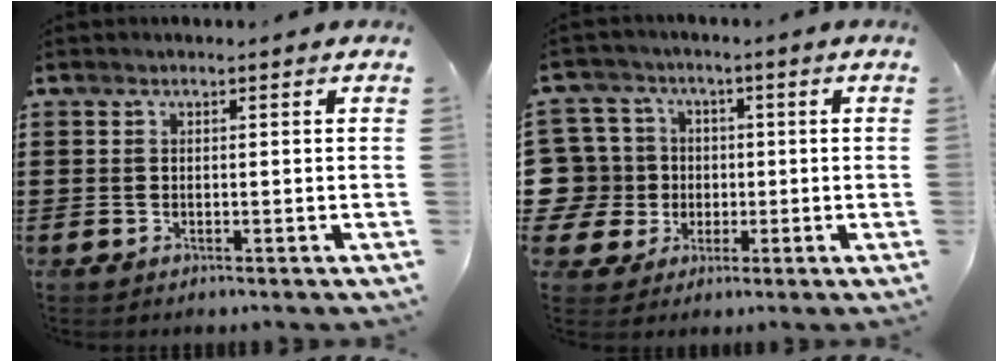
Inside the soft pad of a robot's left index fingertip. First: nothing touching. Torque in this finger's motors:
{"motor_torque": [0.13, 0.09, 0.03, 0.01]}